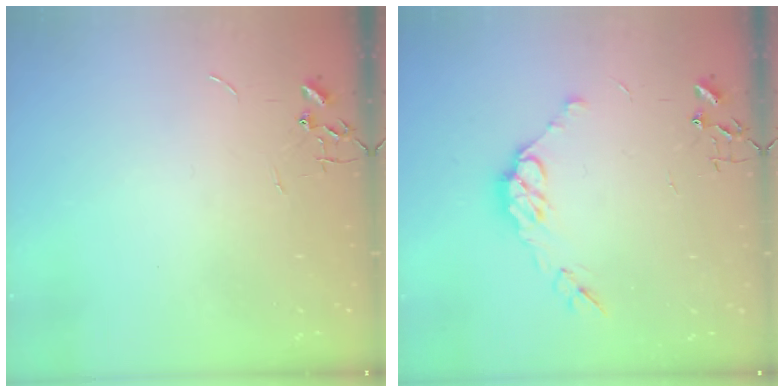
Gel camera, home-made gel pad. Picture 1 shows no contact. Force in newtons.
{"total": 9.6, "press": 9.5, "slide": 0.7}